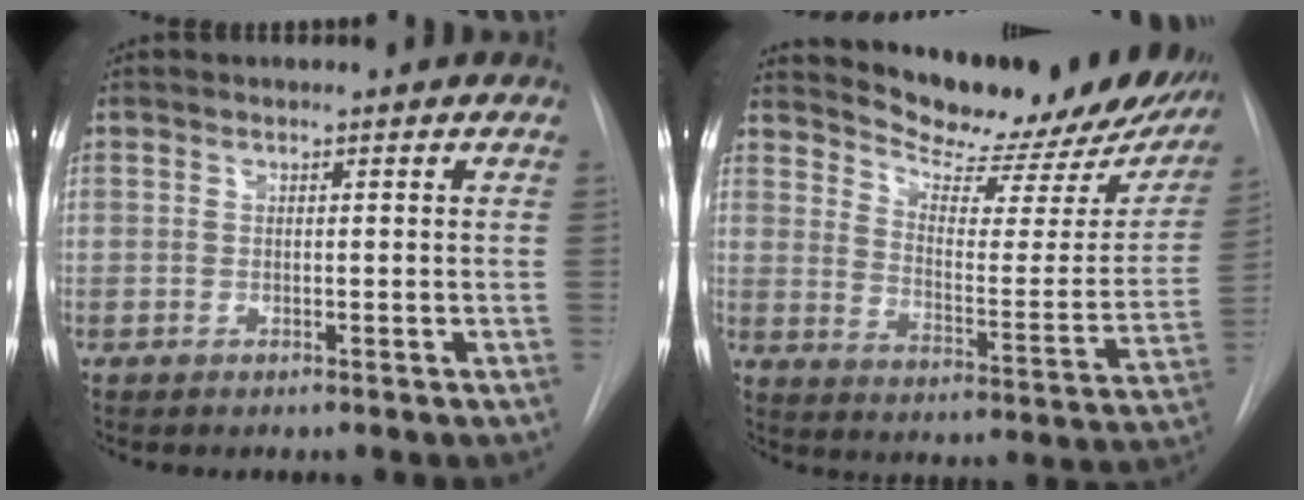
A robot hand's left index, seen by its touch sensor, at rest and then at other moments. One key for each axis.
{"total": 22.0, "fx": 19.9, "fy": 5.1, "fz": 7.9, "tx": -0.107, "ty": -0.058, "tz": 0.255}